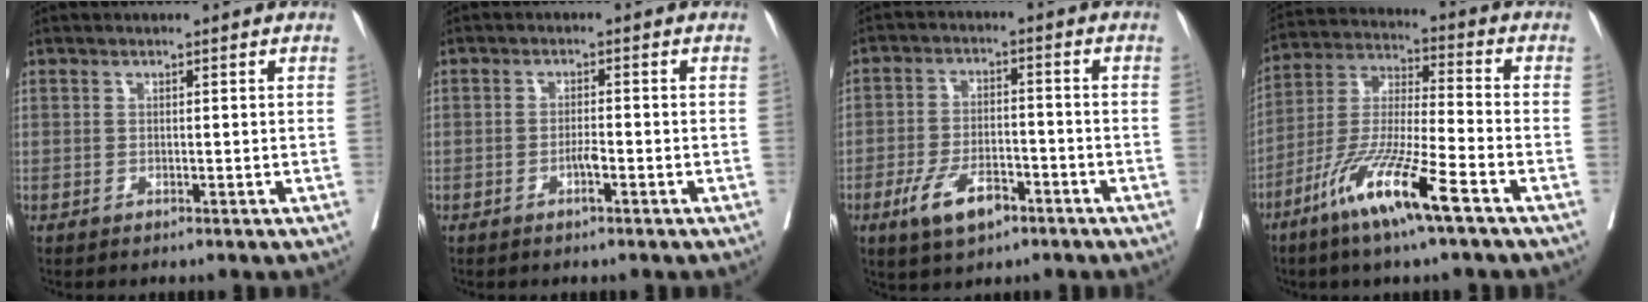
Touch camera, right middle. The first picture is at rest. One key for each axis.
{"total": 1.9, "fx": -1.0, "fy": 0.1, "fz": 1.6, "tx": -0.028, "ty": 0.000, "tz": -0.019}
{"total": 7.7, "fx": -4.3, "fy": 3.2, "fz": 5.4, "tx": -0.106, "ty": -0.002, "tz": -0.073}
{"total": 13.5, "fx": -7.7, "fy": 0.4, "fz": 11.1, "tx": -0.228, "ty": -0.028, "tz": -0.153}